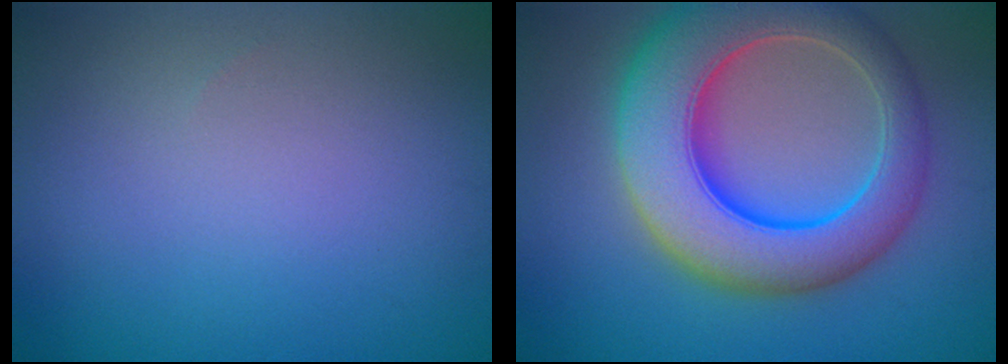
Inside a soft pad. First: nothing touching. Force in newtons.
{"total": 11.4, "press": 11.4, "slide": 0.4}